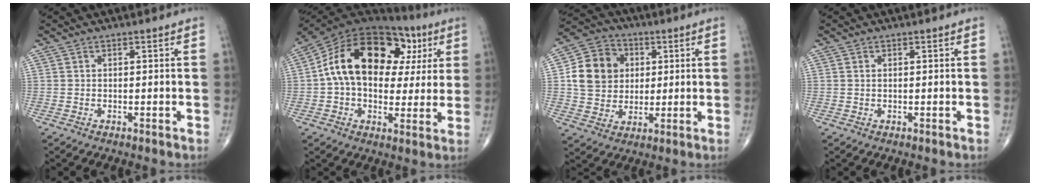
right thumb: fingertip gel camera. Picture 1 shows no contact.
{"total": 23.6, "force": [5.3, 14.5, 17.8], "torque": [-0.264, 0.035, 0.076]}
{"total": 13.0, "force": [2.2, 11.1, 6.5], "torque": [-0.089, 0.007, 0.036]}
{"total": 0.0}